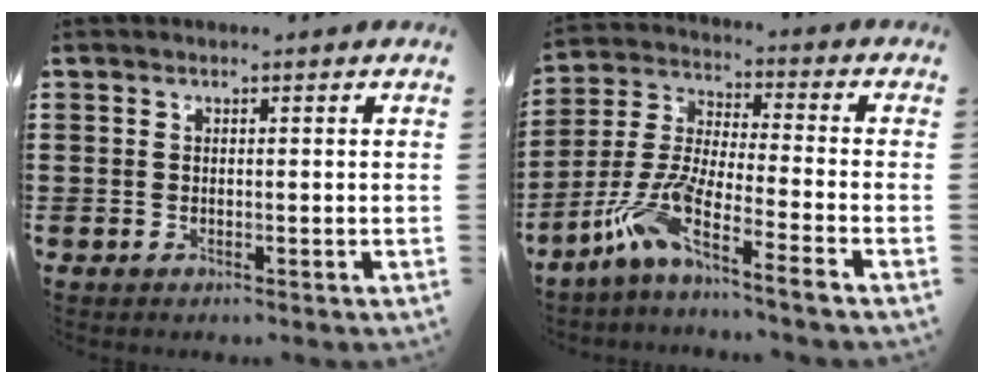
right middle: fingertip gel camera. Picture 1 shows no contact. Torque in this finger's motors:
{"motor_torque": [1.67, -0.47, 0.53, 0.21]}